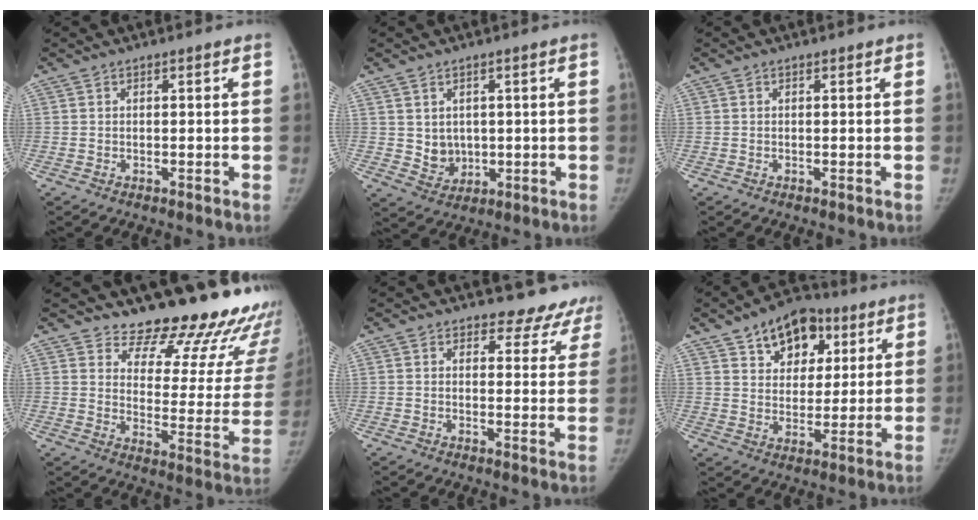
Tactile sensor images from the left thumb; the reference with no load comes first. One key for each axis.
{"total": 4.7, "fx": 0.8, "fy": 4.1, "fz": 2.2, "tx": -0.019, "ty": -0.013, "tz": 0.031}
{"total": 0.0}
{"total": 22.3, "fx": 19.2, "fy": 8.0, "fz": 8.1, "tx": -0.056, "ty": -0.169, "tz": 0.235}
{"total": 8.7, "fx": 7.9, "fy": 3.7, "fz": 0.3, "tx": 0.049, "ty": -0.049, "tz": 0.068}
{"total": 14.1, "fx": 7.3, "fy": 9.4, "fz": 7.5, "tx": -0.069, "ty": -0.017, "tz": 0.116}